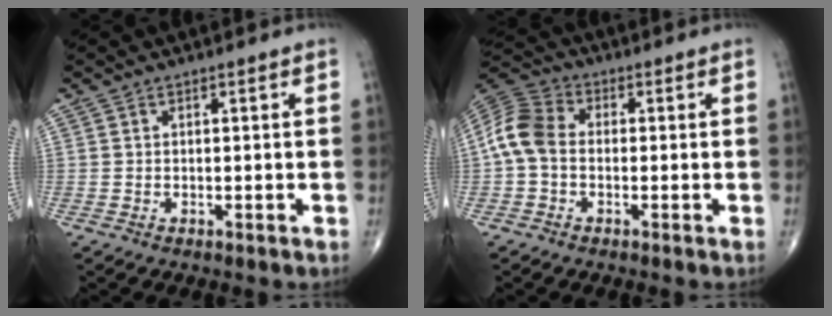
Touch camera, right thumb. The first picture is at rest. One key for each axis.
{"total": 8.4, "fx": -0.6, "fy": 6.0, "fz": 5.8, "tx": -0.113, "ty": 0.023, "tz": -0.028}